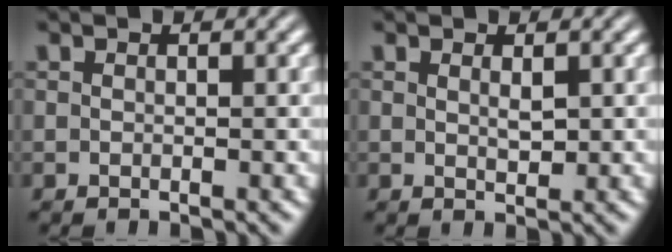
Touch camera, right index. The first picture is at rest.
{"total": 1.2, "force": [0.5, -0.9, 0.7], "torque": [-0.002, -0.007, 0.016]}